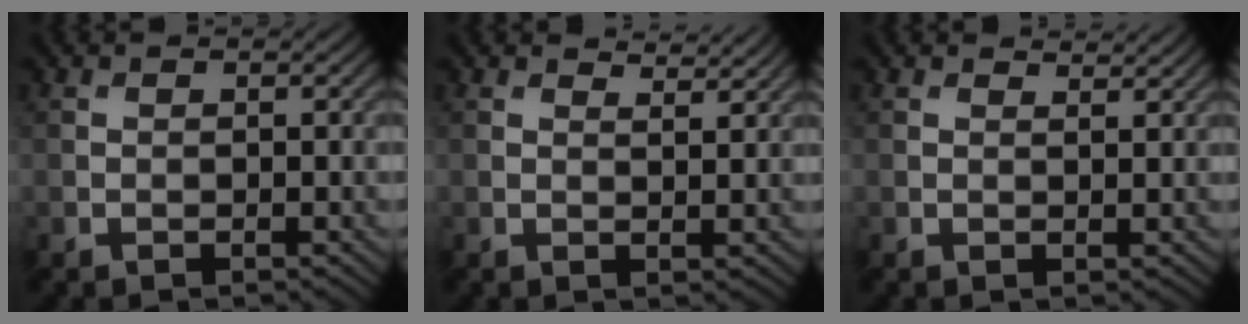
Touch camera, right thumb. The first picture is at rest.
{"total": 2.9, "force": [2.6, 0.5, 1.1], "torque": [-0.020, -0.005, 0.041]}
{"total": 1.8, "force": [1.7, 0.4, 0.6], "torque": [-0.017, -0.006, 0.027]}